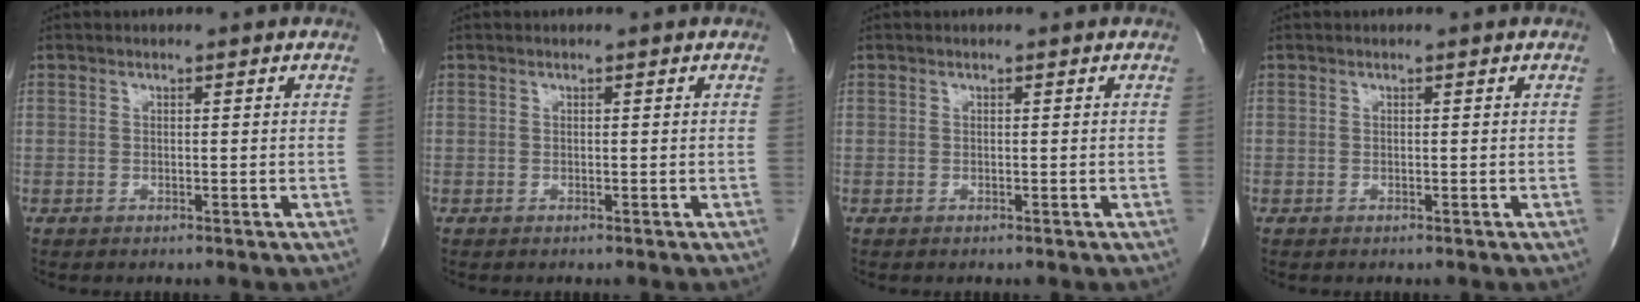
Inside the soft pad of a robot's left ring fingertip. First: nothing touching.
{"total": 0.0}
{"total": 0.0}
{"total": 0.0}